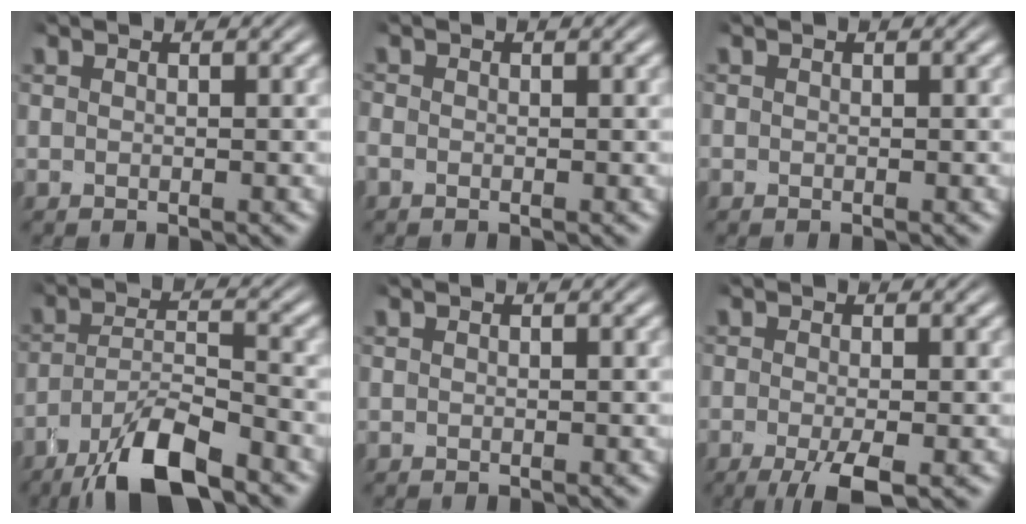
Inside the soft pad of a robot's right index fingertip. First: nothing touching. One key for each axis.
{"total": 1.4, "fx": -0.5, "fy": 1.2, "fz": 0.5, "tx": -0.017, "ty": -0.002, "tz": -0.015}
{"total": 0.5, "fx": -0.2, "fy": 0.5, "fz": 0.1, "tx": -0.002, "ty": -0.003, "tz": -0.003}
{"total": 7.2, "fx": -5.0, "fy": 2.2, "fz": 4.7, "tx": -0.069, "ty": -0.007, "tz": -0.081}
{"total": 0.0}
{"total": 4.3, "fx": -2.4, "fy": 1.7, "fz": 3.1, "tx": -0.061, "ty": -0.021, "tz": -0.032}